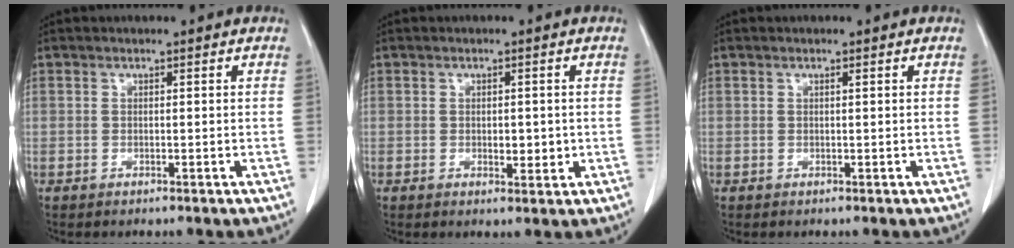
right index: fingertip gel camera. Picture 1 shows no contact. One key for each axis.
{"total": 2.5, "fx": -0.1, "fy": 1.3, "fz": 2.1, "tx": -0.030, "ty": -0.003, "tz": 0.004}
{"total": 0.0}